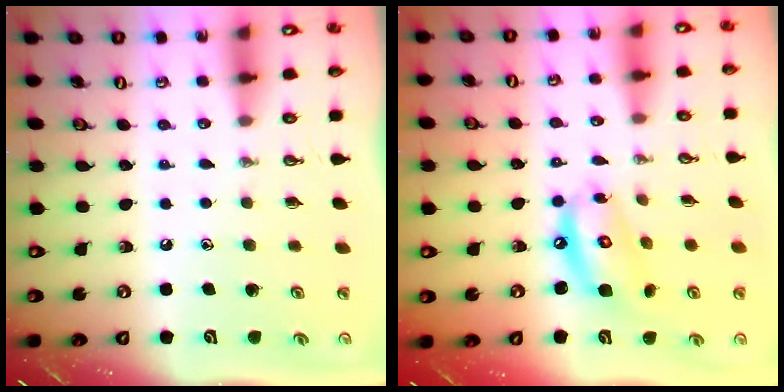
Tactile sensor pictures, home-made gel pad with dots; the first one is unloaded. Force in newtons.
{"total": 11.2, "press": 11.2, "slide": 1.0}